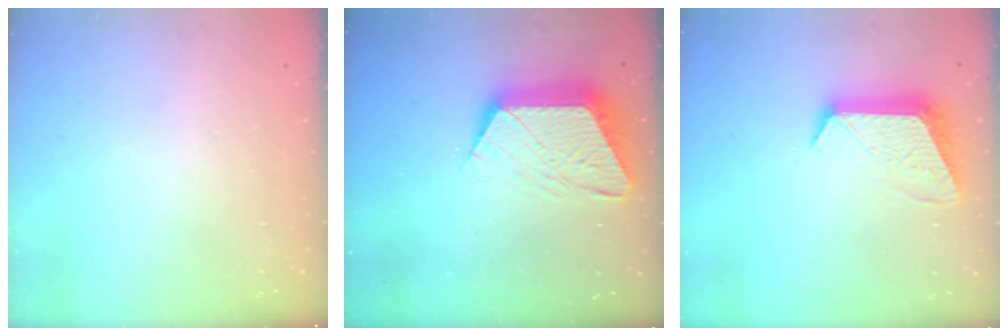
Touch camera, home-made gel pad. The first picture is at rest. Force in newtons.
{"total": 14.1, "press": 14.1, "slide": 0.9}
{"total": 11.6, "press": 11.5, "slide": 0.7}